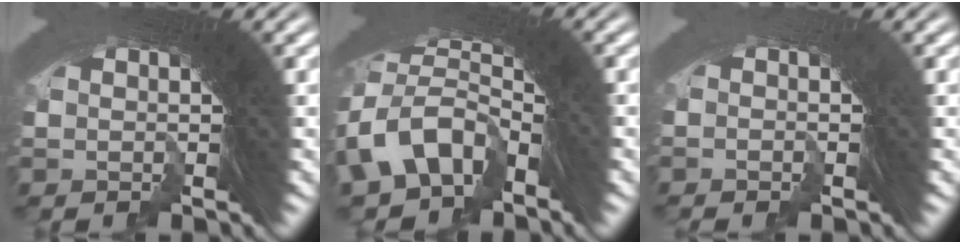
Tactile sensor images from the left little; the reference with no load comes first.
{"total": 7.5, "force": [-3.3, 6.3, 2.4], "torque": [-0.081, -0.033, -0.058]}
{"total": 2.9, "force": [-1.8, -1.3, -1.8], "torque": [0.029, -0.007, -0.025]}